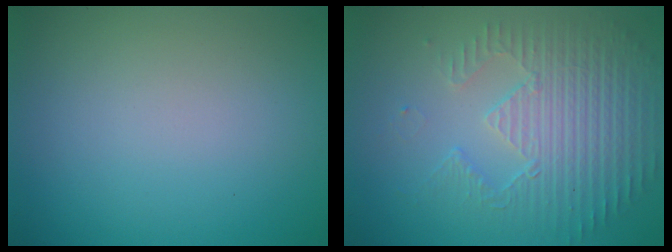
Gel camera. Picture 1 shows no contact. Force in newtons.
{"total": 3.8, "press": 3.6, "slide": 1.3}